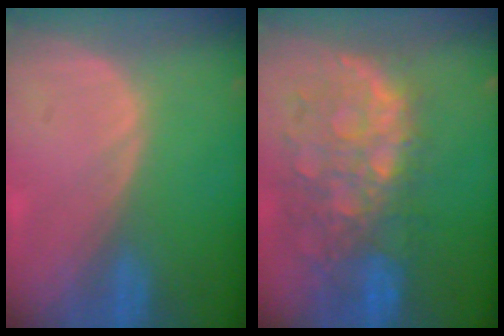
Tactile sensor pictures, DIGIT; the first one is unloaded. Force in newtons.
{"total": 11.2, "press": 9.7, "slide": 5.5}